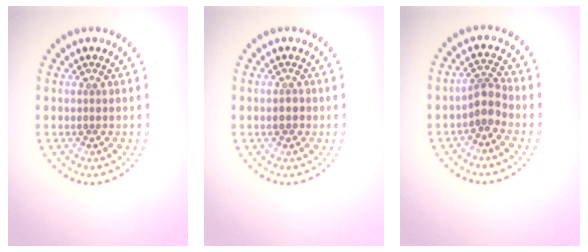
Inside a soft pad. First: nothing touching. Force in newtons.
{"total": 1.1, "press": 1.1, "slide": 0.3}
{"total": 2.4, "press": 1.9, "slide": 1.4}